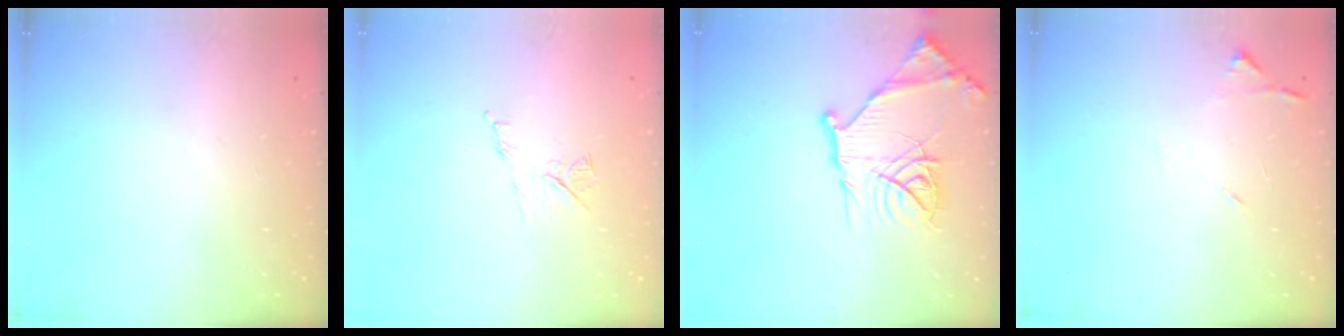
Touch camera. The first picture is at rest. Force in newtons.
{"total": 6.6, "press": 6.5, "slide": 0.9}
{"total": 20.2, "press": 20.1, "slide": 1.9}
{"total": 6.7, "press": 6.7, "slide": 0.7}